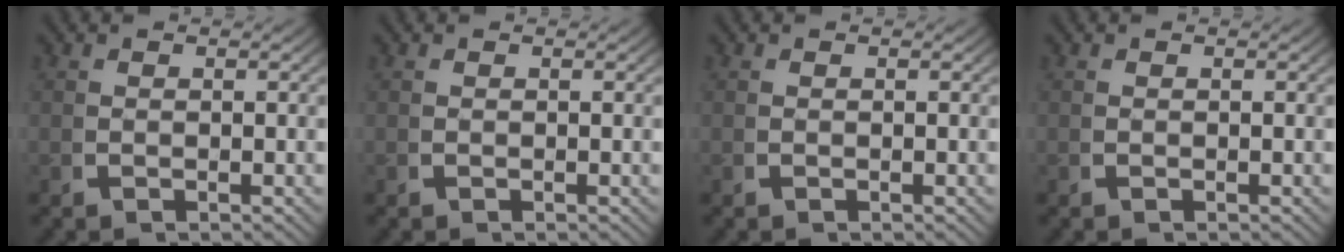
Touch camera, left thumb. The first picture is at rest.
{"total": 0.0}
{"total": 0.0}
{"total": 0.0}